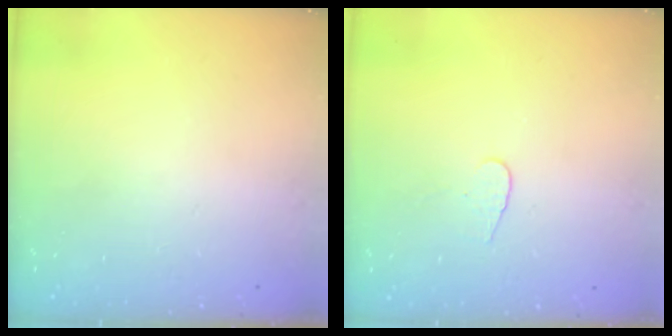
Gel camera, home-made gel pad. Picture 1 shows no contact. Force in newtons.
{"total": 4.0, "press": 4.0, "slide": 0.4}